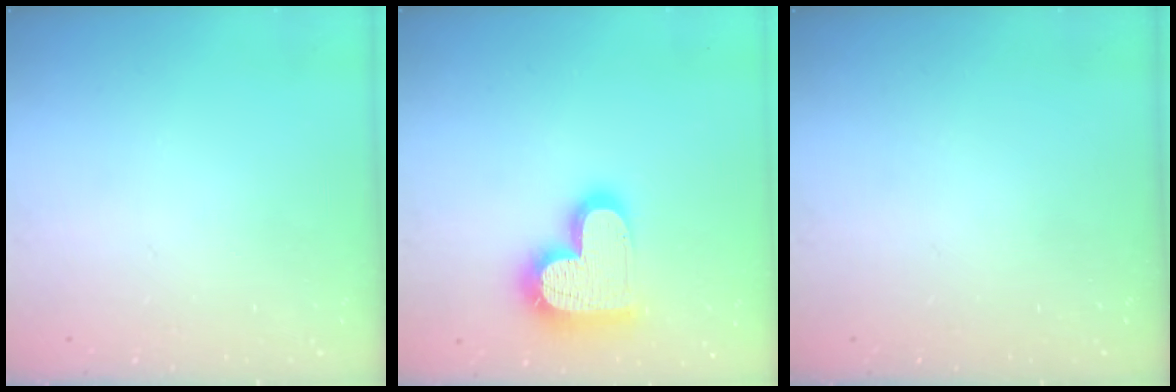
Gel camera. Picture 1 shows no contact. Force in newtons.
{"total": 19.8, "press": 19.7, "slide": 1.3}
{"total": 0.0}